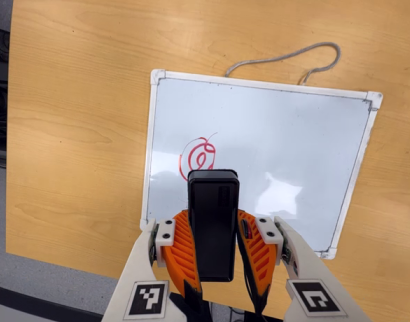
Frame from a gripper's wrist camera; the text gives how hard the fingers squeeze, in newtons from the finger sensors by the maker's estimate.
{"total": 9.1, "left": 6.8, "right": 11.4}